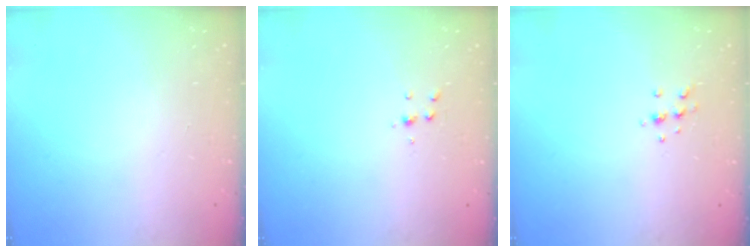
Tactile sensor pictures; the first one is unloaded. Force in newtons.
{"total": 3.8, "press": 3.8, "slide": 0.4}
{"total": 5.5, "press": 5.3, "slide": 1.5}